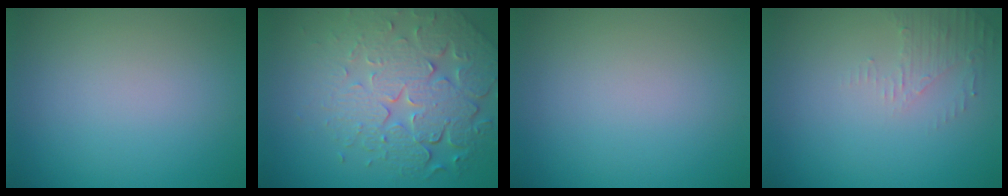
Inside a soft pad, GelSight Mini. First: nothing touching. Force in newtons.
{"total": 7.9, "press": 5.6, "slide": 5.5}
{"total": 0.0}
{"total": 1.9, "press": 1.8, "slide": 0.4}